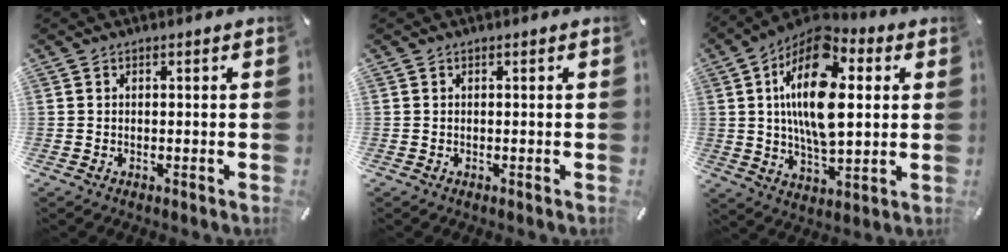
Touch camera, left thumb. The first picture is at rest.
{"total": 0.0}
{"total": 19.4, "force": [4.5, 10.3, 15.8], "torque": [-0.307, -0.012, 0.070]}